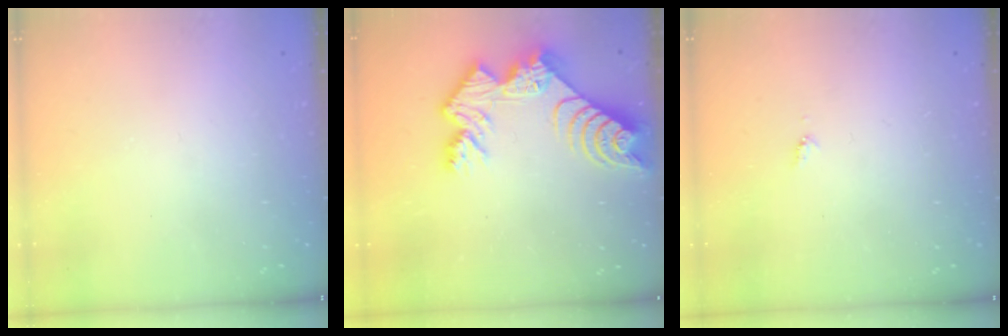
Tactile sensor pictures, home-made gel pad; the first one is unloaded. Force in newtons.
{"total": 13.8, "press": 13.8, "slide": 1.1}
{"total": 3.5, "press": 3.5, "slide": 0.5}